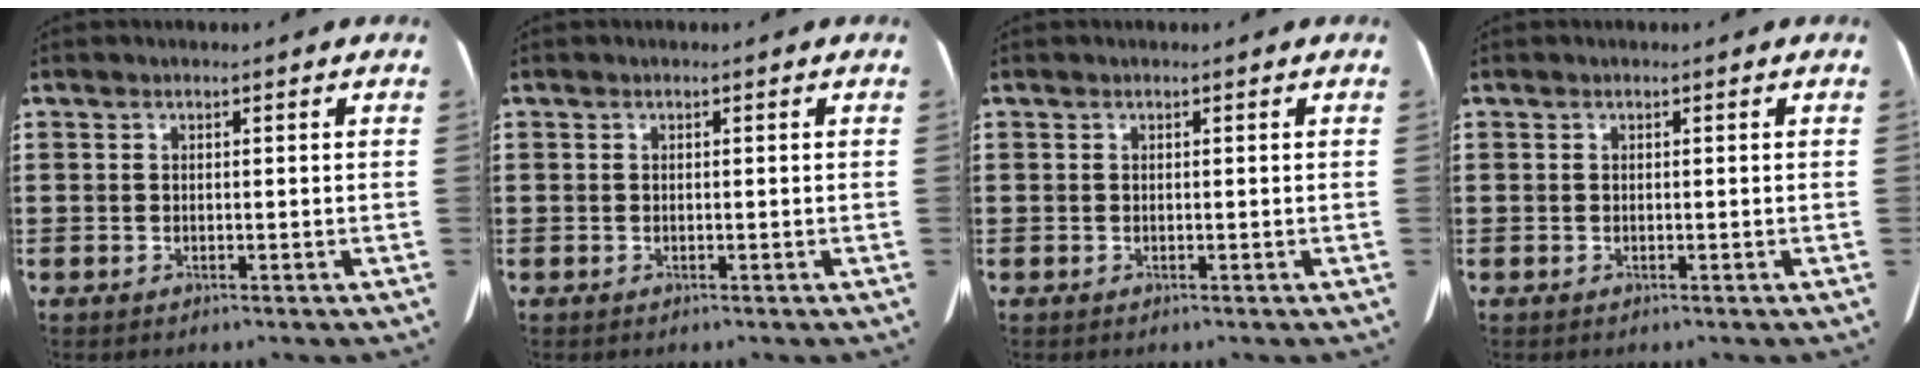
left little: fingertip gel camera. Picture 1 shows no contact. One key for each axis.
{"total": 0.0}
{"total": 0.0}
{"total": 0.0}